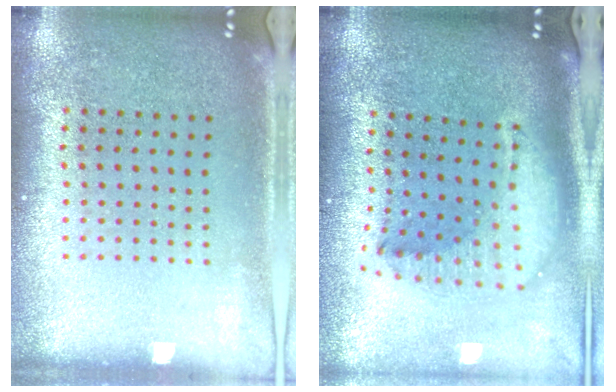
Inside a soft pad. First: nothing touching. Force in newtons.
{"total": 2.0, "press": 1.6, "slide": 1.2}